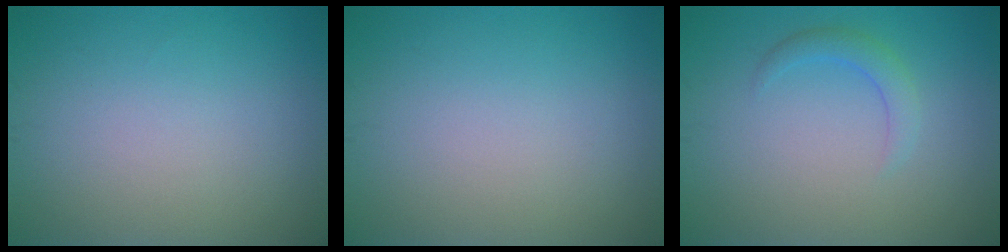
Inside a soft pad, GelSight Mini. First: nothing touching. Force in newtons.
{"total": 0.0}
{"total": 1.8, "press": 1.8, "slide": 0.2}